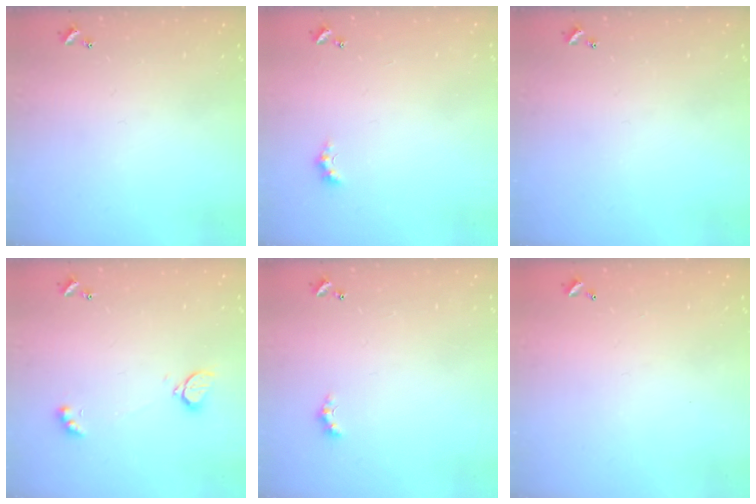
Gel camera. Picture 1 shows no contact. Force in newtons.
{"total": 1.2, "press": 1.1, "slide": 0.5}
{"total": 0.0}
{"total": 2.6, "press": 2.5, "slide": 0.7}
{"total": 1.5, "press": 1.4, "slide": 0.6}
{"total": 3.0, "press": 3.0, "slide": 0.1}